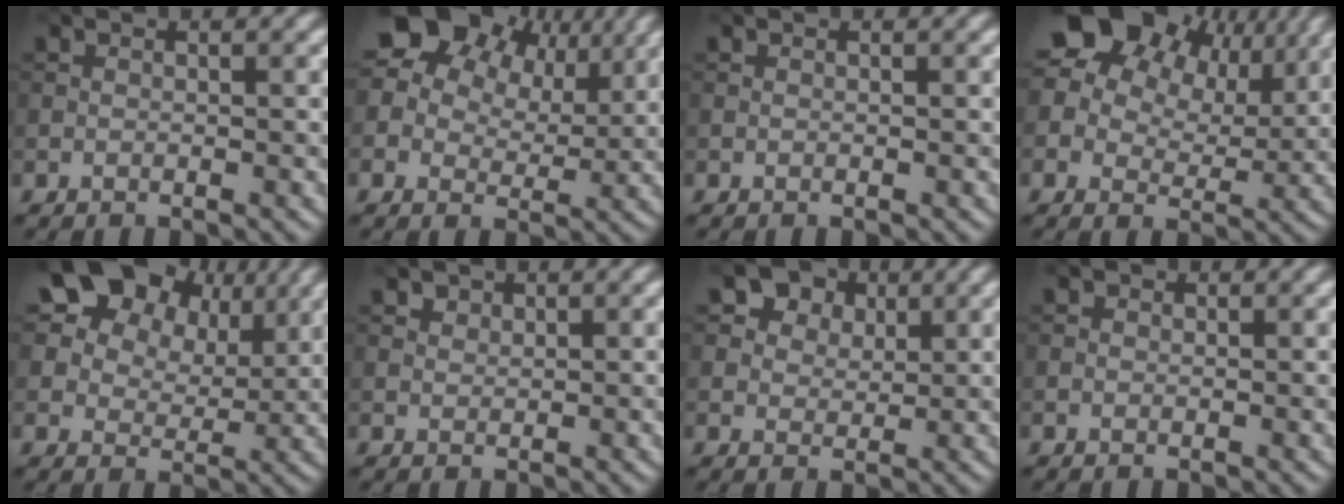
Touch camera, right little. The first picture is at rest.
{"total": 14.8, "force": [7.4, 9.9, 8.2], "torque": [-0.151, 0.038, 0.118]}
{"total": 0.0}
{"total": 18.0, "force": [9.2, 11.8, 10.1], "torque": [-0.217, 0.054, 0.156]}
{"total": 17.6, "force": [9.9, 11.4, 8.9], "torque": [-0.207, 0.046, 0.197]}
{"total": 1.2, "force": [0.9, 0.7, 0.3], "torque": [-0.005, -0.005, 0.017]}
{"total": 7.6, "force": [4.5, 5.3, 3.2], "torque": [-0.070, 0.006, 0.069]}
{"total": 0.6, "force": [0.2, 0.5, 0.2], "torque": [-0.001, -0.004, -0.001]}